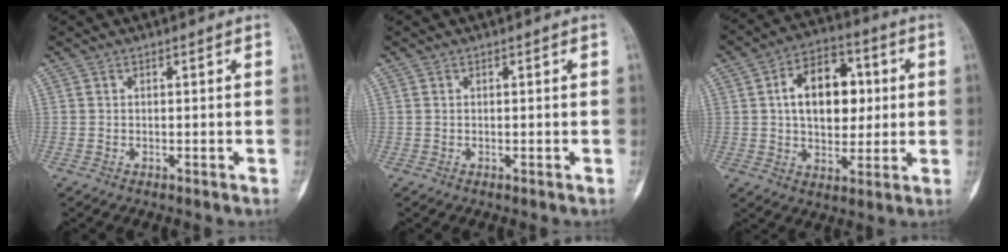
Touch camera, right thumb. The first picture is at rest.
{"total": 0.0}
{"total": 14.7, "force": [2.4, 9.5, 11.0], "torque": [-0.134, 0.010, 0.033]}